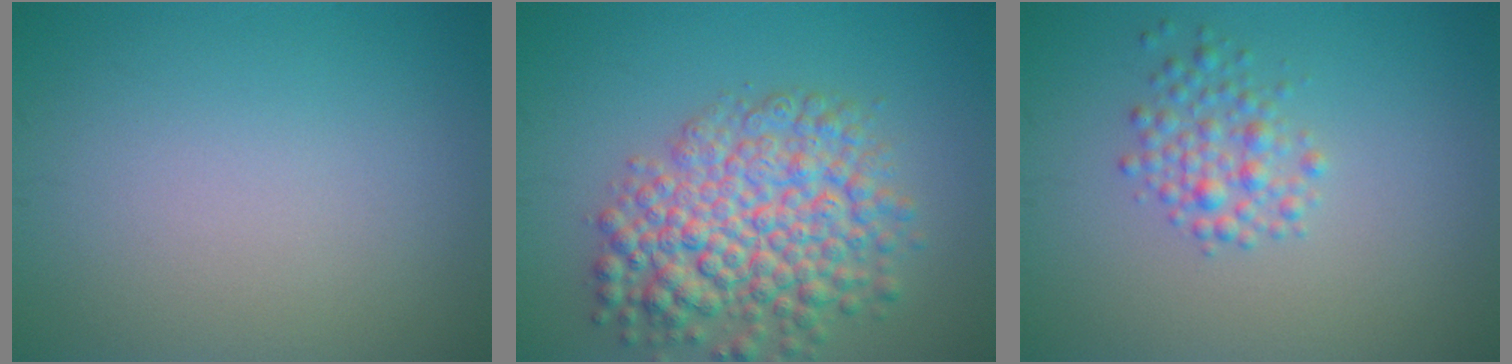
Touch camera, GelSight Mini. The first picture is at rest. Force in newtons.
{"total": 7.8, "press": 7.8, "slide": 0.3}
{"total": 2.4, "press": 2.4, "slide": 0.1}